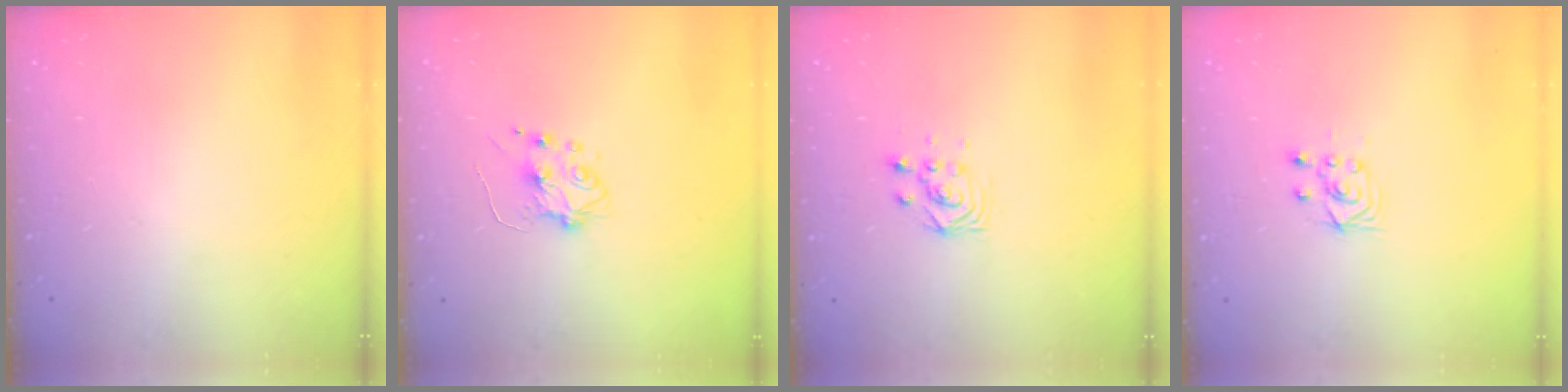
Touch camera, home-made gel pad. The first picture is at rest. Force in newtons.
{"total": 5.9, "press": 5.9, "slide": 0.9}
{"total": 3.0, "press": 2.9, "slide": 0.3}
{"total": 3.5, "press": 3.2, "slide": 1.3}